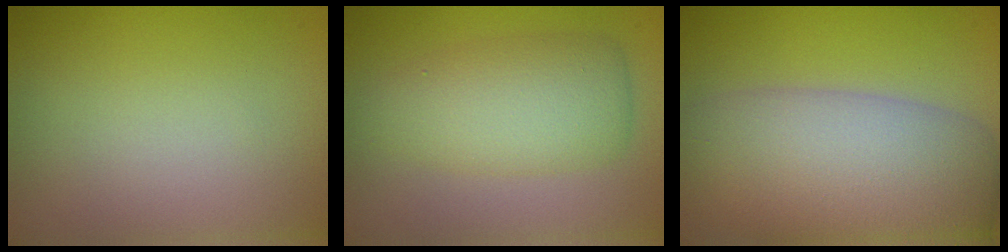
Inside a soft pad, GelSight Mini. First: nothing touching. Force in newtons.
{"total": 5.0, "press": 5.0, "slide": 0.1}
{"total": 10.6, "press": 10.5, "slide": 0.6}